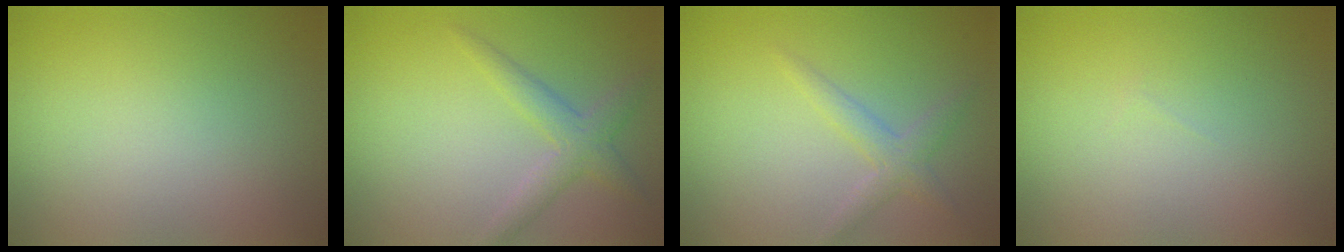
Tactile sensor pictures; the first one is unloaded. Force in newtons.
{"total": 2.6, "press": 2.6, "slide": 0.0}
{"total": 1.9, "press": 1.9, "slide": 0.1}
{"total": 0.0}